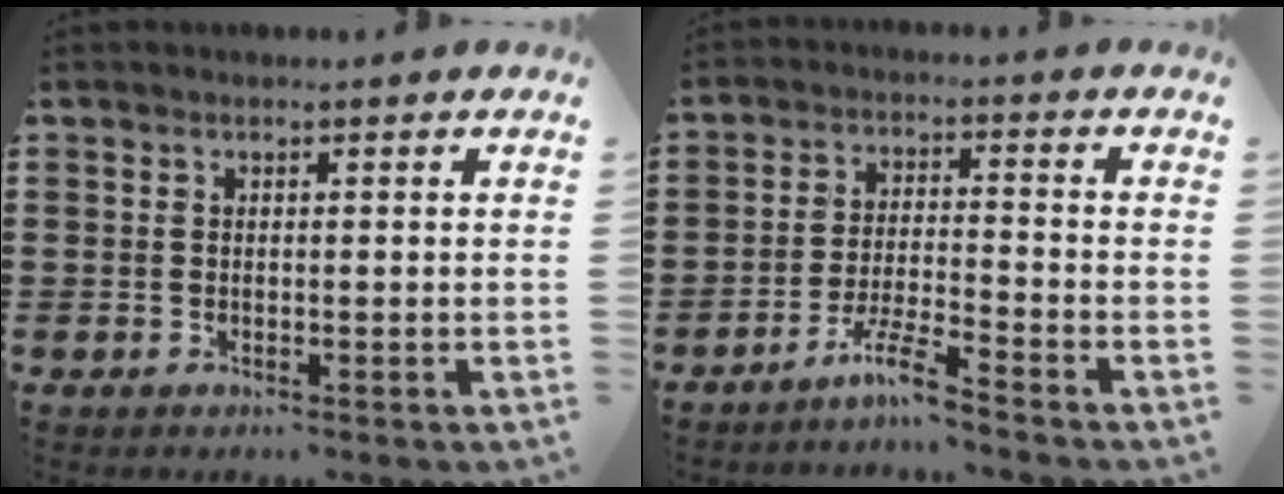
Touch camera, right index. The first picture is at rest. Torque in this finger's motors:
{"motor_torque": [1.45, 0.69, 0.07, 0.02]}